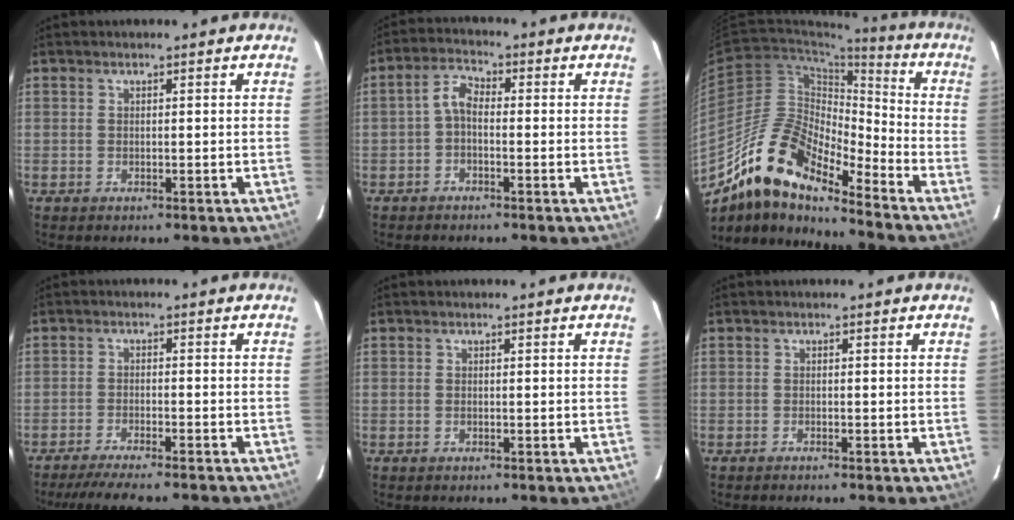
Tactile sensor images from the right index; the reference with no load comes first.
{"total": 3.0, "force": [-1.2, 1.6, 2.2], "torque": [-0.047, 0.013, -0.026]}
{"total": 16.7, "force": [-13.2, 4.5, 9.1], "torque": [-0.154, -0.005, -0.260]}
{"total": 10.2, "force": [-9.1, 0.7, 4.6], "torque": [-0.097, -0.018, -0.142]}
{"total": 0.0}
{"total": 0.6, "force": [-0.6, 0.0, 0.1], "torque": [0.000, -0.002, -0.012]}